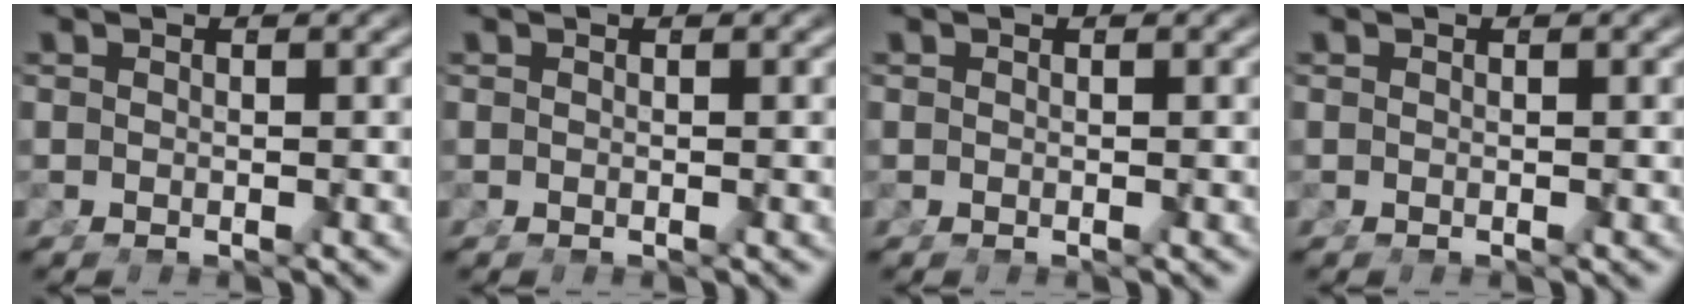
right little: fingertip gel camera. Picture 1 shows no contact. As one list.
[{"total": 0.0}, {"total": 0.0}, {"total": 0.0}]